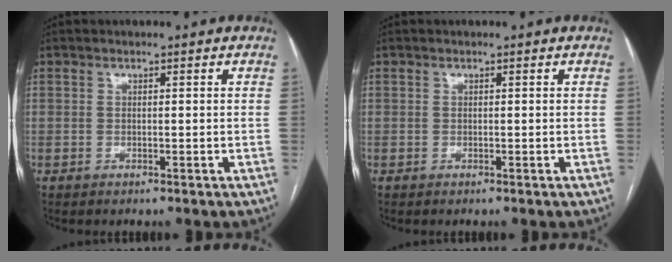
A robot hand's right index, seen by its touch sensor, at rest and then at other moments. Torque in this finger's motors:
{"motor_torque": [0.00, 0.00, 0.00, 0.00]}